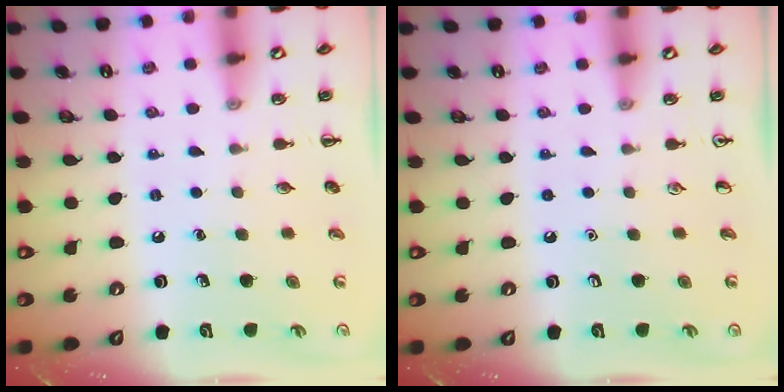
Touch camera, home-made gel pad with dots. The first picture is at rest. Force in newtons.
{"total": 0.0}